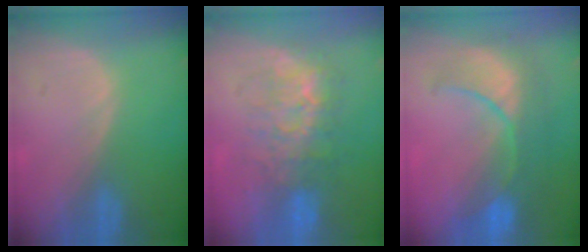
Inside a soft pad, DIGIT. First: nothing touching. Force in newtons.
{"total": 8.1, "press": 7.8, "slide": 1.9}
{"total": 9.5, "press": 8.9, "slide": 3.3}